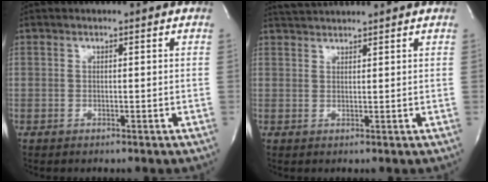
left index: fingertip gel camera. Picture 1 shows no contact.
{"total": 3.9, "force": [3.9, -0.2, 0.7], "torque": [-0.017, 0.025, 0.071]}